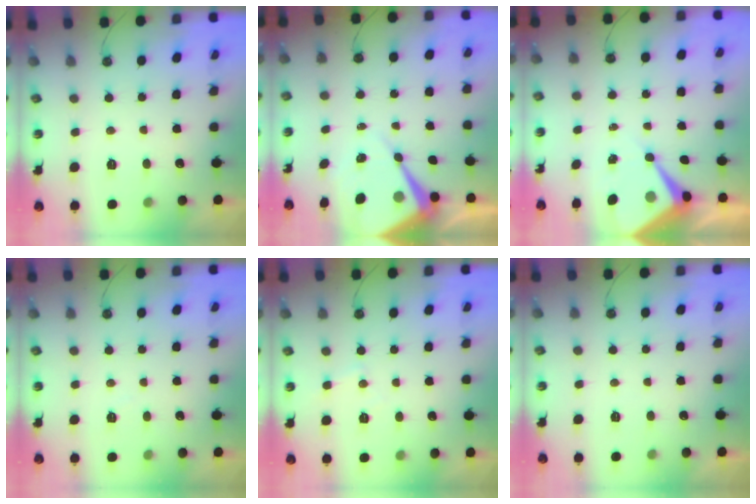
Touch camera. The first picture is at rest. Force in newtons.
{"total": 9.9, "press": 9.8, "slide": 1.0}
{"total": 8.6, "press": 8.6, "slide": 0.8}
{"total": 3.9, "press": 3.8, "slide": 0.6}
{"total": 5.2, "press": 5.1, "slide": 0.7}
{"total": 2.7, "press": 2.7, "slide": 0.4}